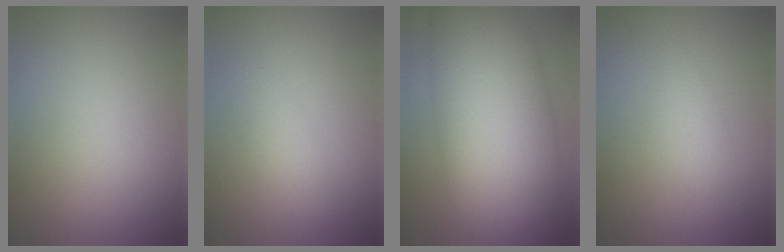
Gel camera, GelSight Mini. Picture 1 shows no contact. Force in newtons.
{"total": 1.7, "press": 1.7, "slide": 0.0}
{"total": 13.3, "press": 13.3, "slide": 0.3}
{"total": 1.1, "press": 1.1, "slide": 0.0}